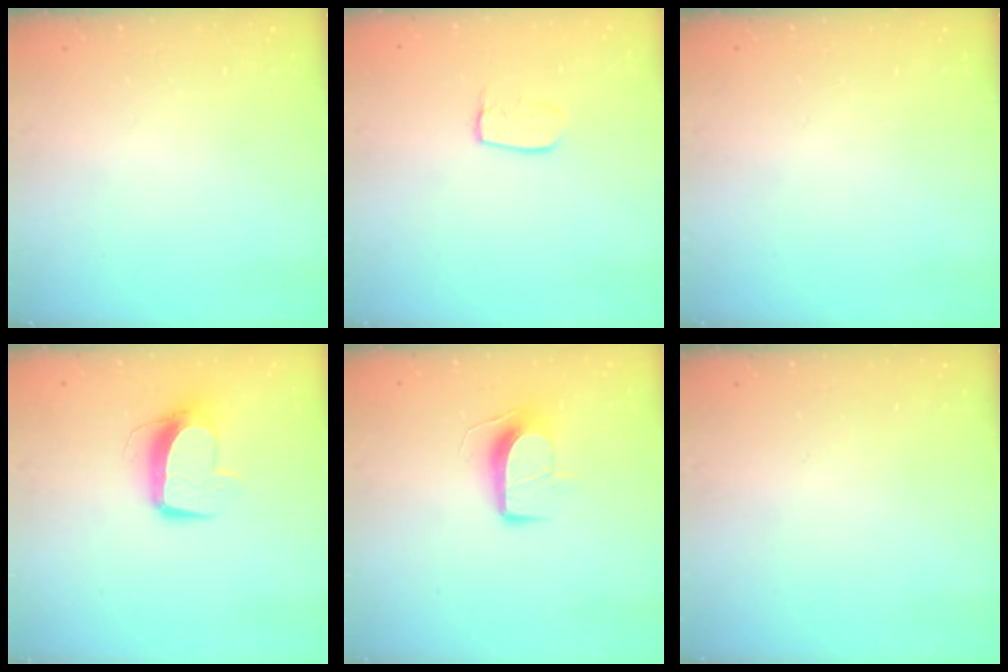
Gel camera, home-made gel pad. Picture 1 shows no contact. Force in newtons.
{"total": 7.0, "press": 7.0, "slide": 0.5}
{"total": 0.0}
{"total": 10.7, "press": 10.6, "slide": 1.1}
{"total": 10.2, "press": 10.2, "slide": 0.0}
{"total": 0.0}